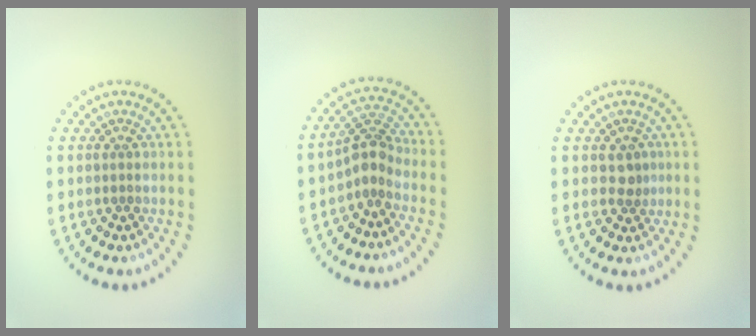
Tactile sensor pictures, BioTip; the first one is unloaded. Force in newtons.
{"total": 2.7, "press": 2.0, "slide": 1.8}
{"total": 1.5, "press": 1.4, "slide": 0.6}